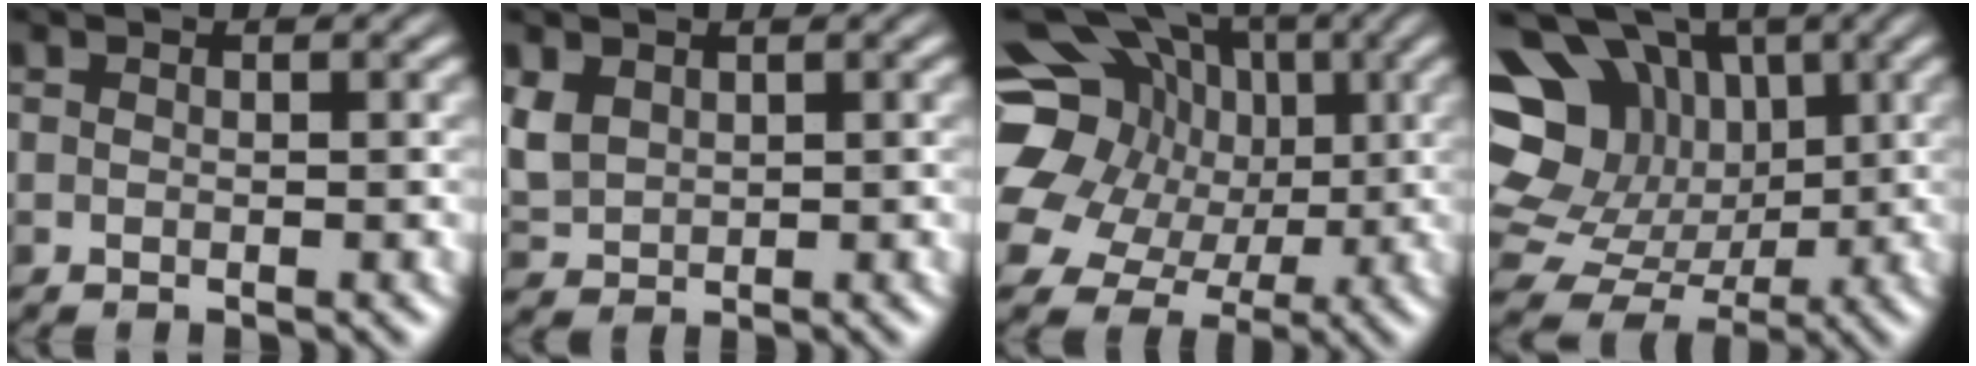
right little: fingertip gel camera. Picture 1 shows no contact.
{"total": 3.0, "force": [0.8, 2.3, 1.8], "torque": [-0.057, -0.005, 0.018]}
{"total": 17.0, "force": [4.1, 13.8, 8.9], "torque": [-0.187, 0.039, 0.050]}
{"total": 11.6, "force": [2.8, 8.8, 7.0], "torque": [-0.154, 0.026, 0.052]}